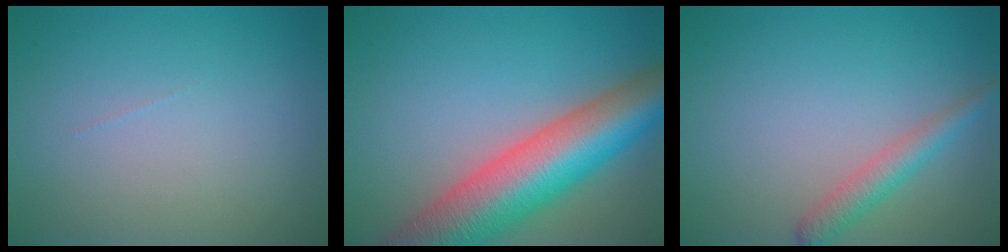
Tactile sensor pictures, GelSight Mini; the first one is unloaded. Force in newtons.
{"total": 12.0, "press": 12.0, "slide": 0.8}
{"total": 2.5, "press": 2.5, "slide": 0.1}